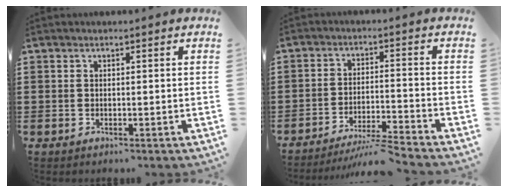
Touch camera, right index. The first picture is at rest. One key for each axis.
{"total": 5.0, "fx": -4.7, "fy": -0.6, "fz": 1.6, "tx": -0.036, "ty": -0.014, "tz": -0.095}